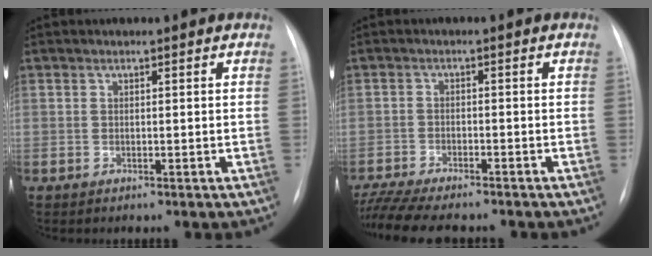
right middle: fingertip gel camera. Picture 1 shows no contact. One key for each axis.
{"total": 11.3, "fx": -9.9, "fy": 1.7, "fz": 5.1, "tx": -0.083, "ty": -0.014, "tz": -0.154}